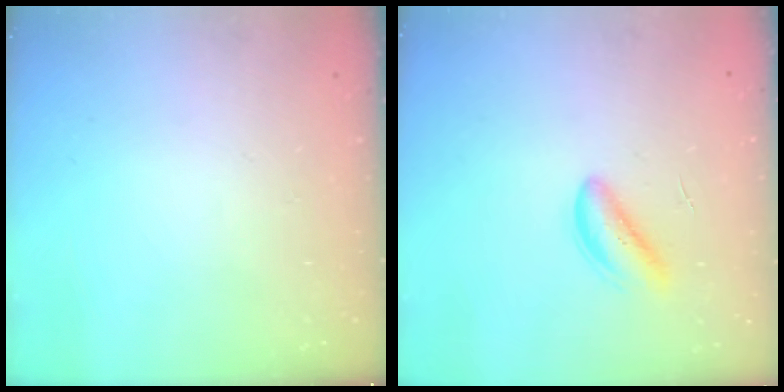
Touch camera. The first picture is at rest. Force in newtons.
{"total": 2.7, "press": 2.7, "slide": 0.3}